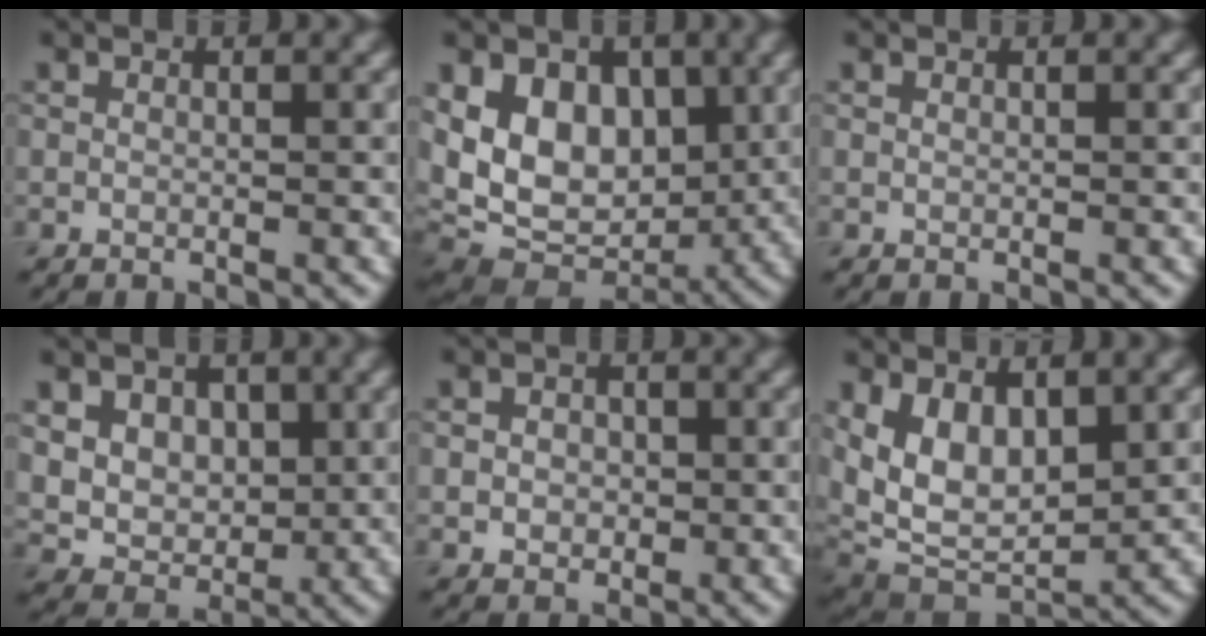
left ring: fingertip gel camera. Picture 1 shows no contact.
{"total": 12.0, "force": [1.9, 8.4, 8.4], "torque": [-0.136, 0.009, 0.028]}
{"total": 0.0}
{"total": 7.7, "force": [2.5, 6.2, 3.8], "torque": [-0.069, 0.011, 0.048]}
{"total": 2.5, "force": [0.1, 2.1, 1.4], "torque": [-0.021, 0.004, -0.007]}
{"total": 7.6, "force": [1.9, 4.1, 6.1], "torque": [-0.116, -0.009, 0.032]}